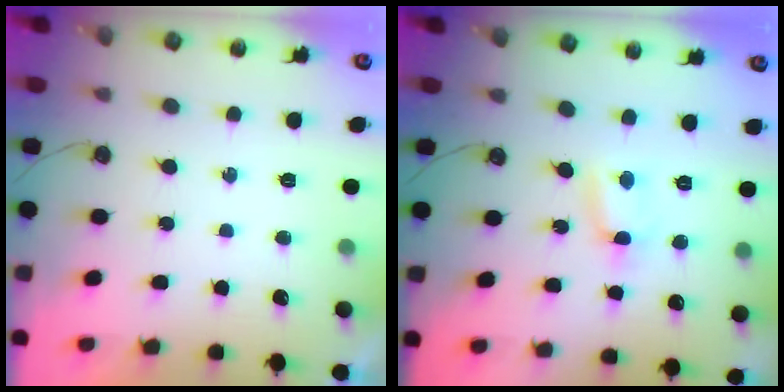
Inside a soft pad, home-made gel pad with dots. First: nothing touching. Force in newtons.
{"total": 1.6, "press": 1.5, "slide": 0.6}